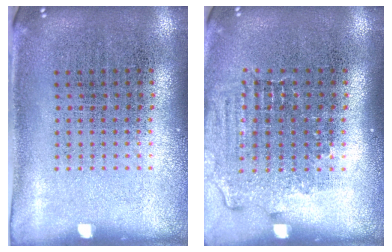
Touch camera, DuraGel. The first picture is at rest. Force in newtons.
{"total": 1.4, "press": 1.2, "slide": 0.6}